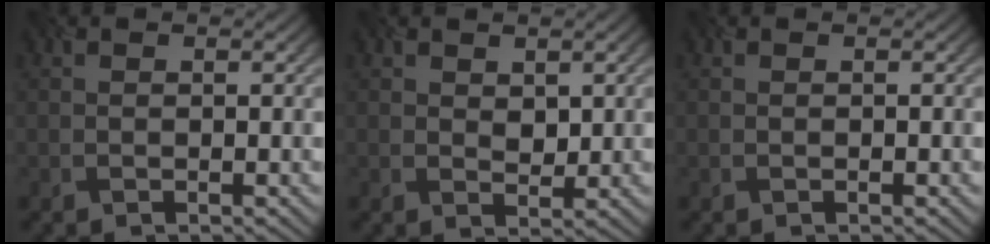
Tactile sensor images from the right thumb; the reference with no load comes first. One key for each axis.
{"total": 2.2, "fx": 0.6, "fy": 1.6, "fz": 1.3, "tx": -0.028, "ty": 0.002, "tz": 0.024}
{"total": 0.0}